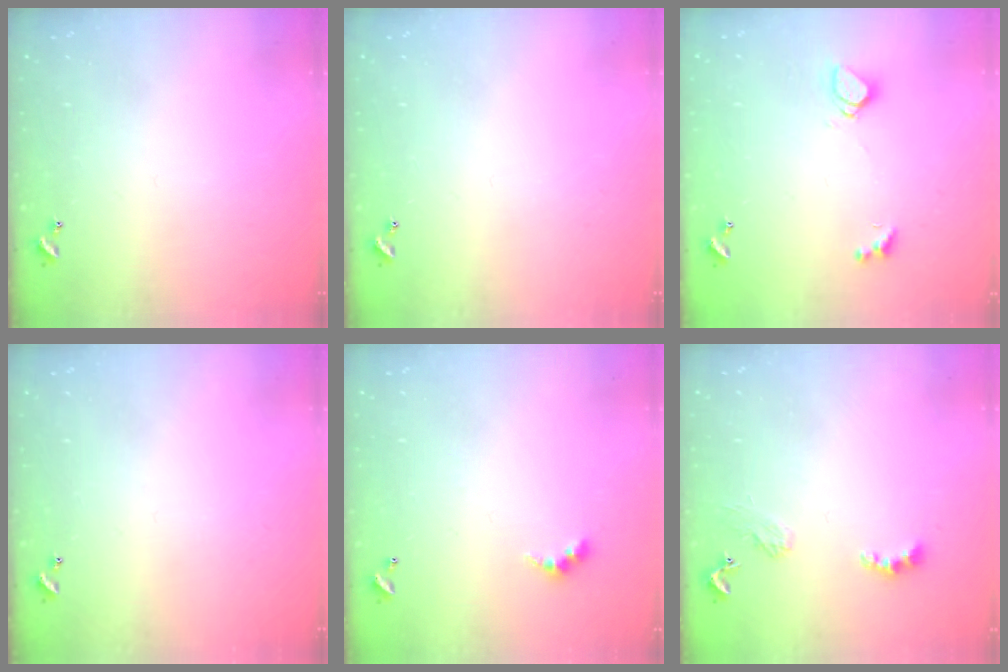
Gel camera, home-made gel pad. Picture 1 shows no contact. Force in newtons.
{"total": 0.0}
{"total": 1.6, "press": 1.5, "slide": 0.4}
{"total": 0.0}
{"total": 2.4, "press": 2.4, "slide": 0.5}
{"total": 2.4, "press": 2.3, "slide": 0.5}